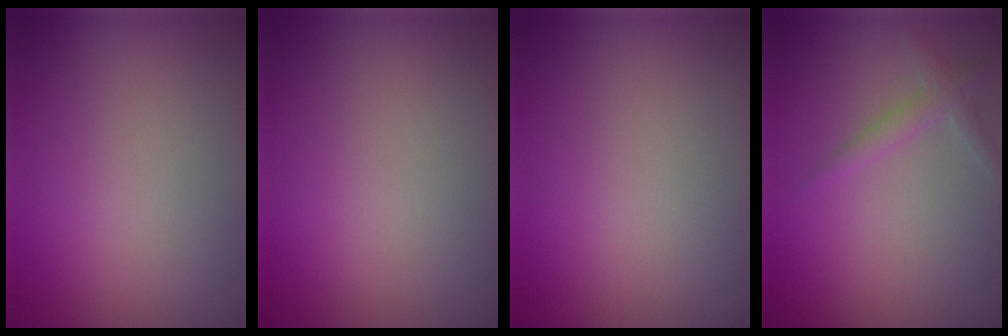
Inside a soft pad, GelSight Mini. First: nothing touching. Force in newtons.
{"total": 0.0}
{"total": 0.0}
{"total": 1.6, "press": 1.6, "slide": 0.1}